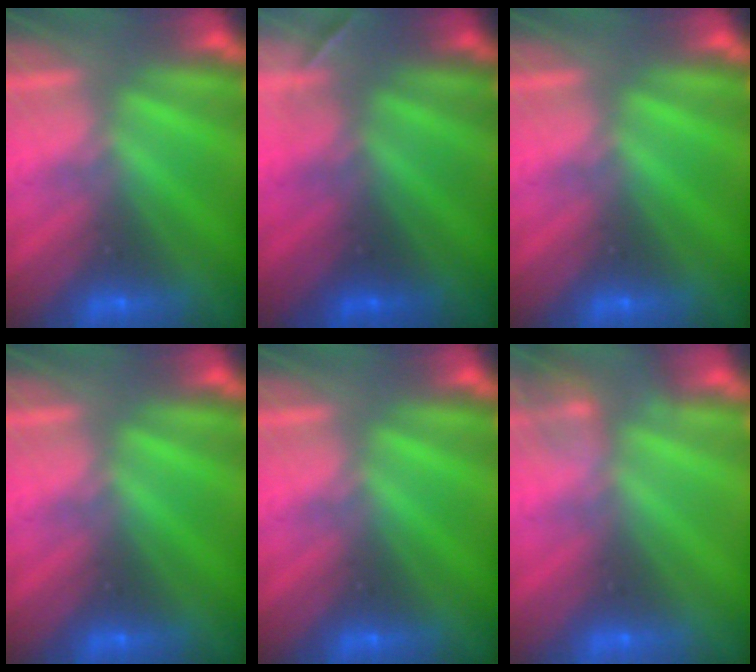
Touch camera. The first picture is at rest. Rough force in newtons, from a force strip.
{"total": 1.7}
{"total": 0.0}
{"total": 0.0}
{"total": 0.0}
{"total": 1.8}